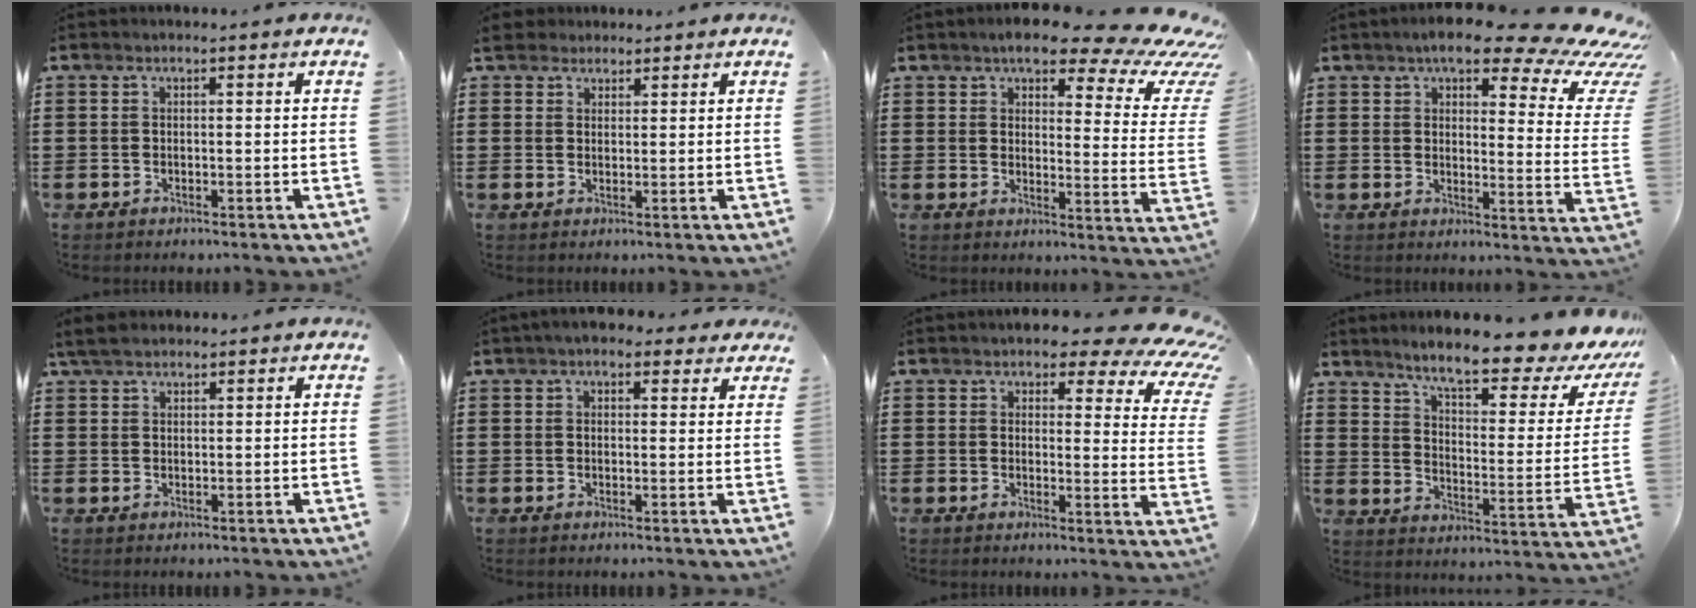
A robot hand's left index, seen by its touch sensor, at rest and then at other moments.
{"total": 3.0, "force": [2.4, 1.7, 0.4], "torque": [-0.020, 0.008, 0.047]}
{"total": 9.7, "force": [7.4, 2.2, 5.8], "torque": [-0.109, -0.043, 0.123]}
{"total": 10.9, "force": [7.9, 2.6, 7.1], "torque": [-0.124, -0.044, 0.130]}
{"total": 3.2, "force": [2.5, 1.3, 1.6], "torque": [-0.038, 0.005, 0.048]}
{"total": 3.7, "force": [2.9, 1.6, 1.7], "torque": [-0.043, 0.003, 0.053]}
{"total": 4.8, "force": [3.6, 1.8, 2.5], "torque": [-0.047, -0.027, 0.055]}
{"total": 9.8, "force": [7.9, 0.7, 5.8], "torque": [-0.120, -0.053, 0.125]}